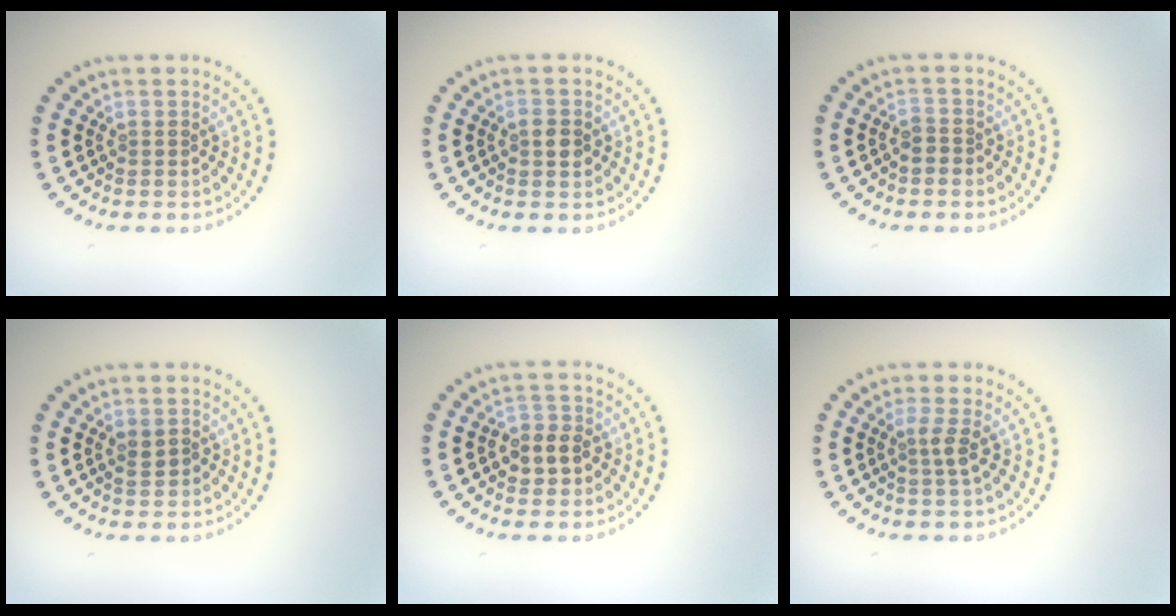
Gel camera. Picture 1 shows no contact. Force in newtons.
{"total": 1.9, "press": 1.9, "slide": 0.1}
{"total": 1.1, "press": 0.9, "slide": 0.6}
{"total": 1.5, "press": 1.5, "slide": 0.3}
{"total": 2.8, "press": 2.7, "slide": 0.7}
{"total": 1.5, "press": 1.1, "slide": 1.0}